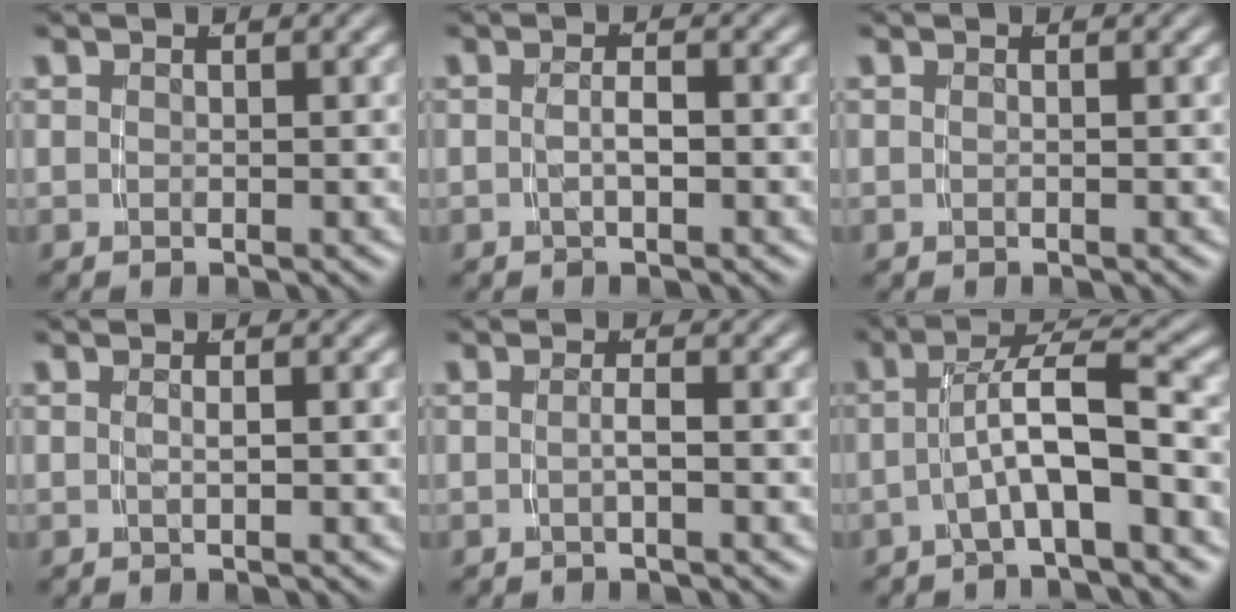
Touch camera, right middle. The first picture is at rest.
{"total": 1.4, "force": [-0.7, -0.2, 1.2], "torque": [-0.020, -0.001, -0.008]}
{"total": 0.0}
{"total": 0.9, "force": [-0.3, -0.6, 0.5], "torque": [-0.010, -0.003, 0.000]}
{"total": 1.2, "force": [-0.7, -0.4, 0.9], "torque": [-0.018, -0.001, -0.011]}
{"total": 4.6, "force": [-1.8, 0.9, 4.1], "torque": [-0.072, 0.004, -0.028]}